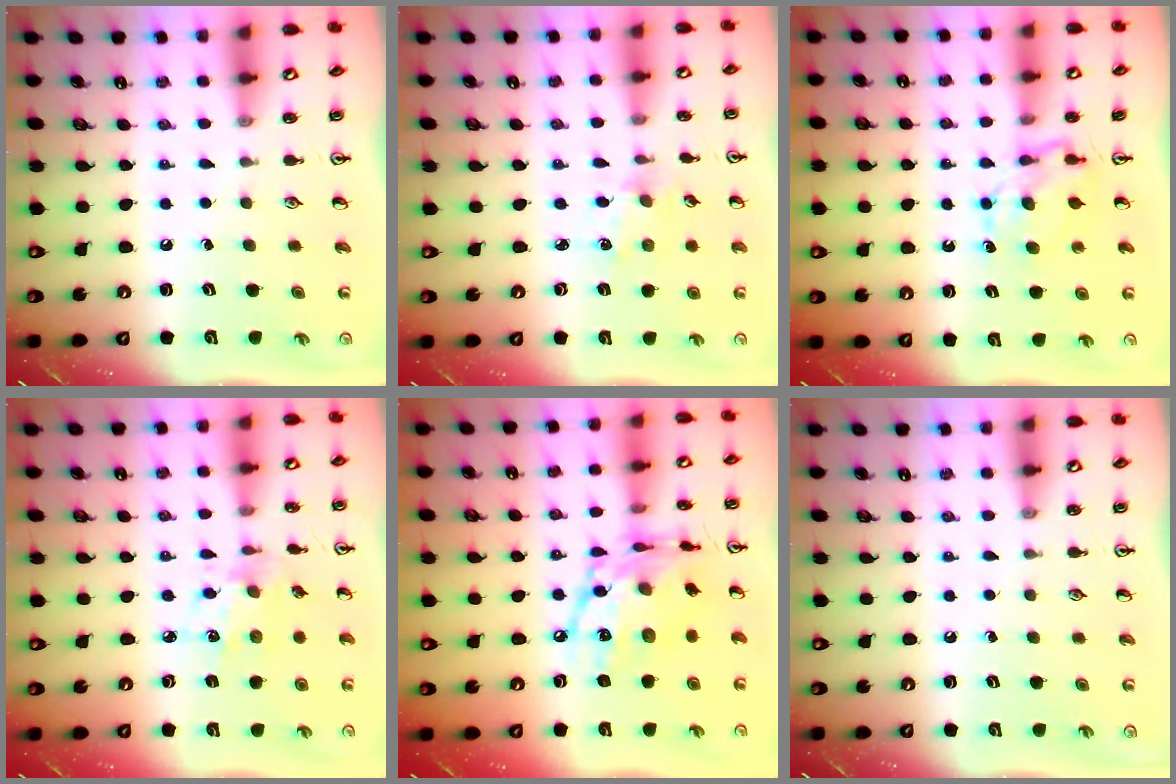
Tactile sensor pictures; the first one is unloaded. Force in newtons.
{"total": 1.9, "press": 1.9, "slide": 0.3}
{"total": 7.7, "press": 7.7, "slide": 0.7}
{"total": 6.5, "press": 6.5, "slide": 0.5}
{"total": 16.9, "press": 16.9, "slide": 1.8}
{"total": 0.0}